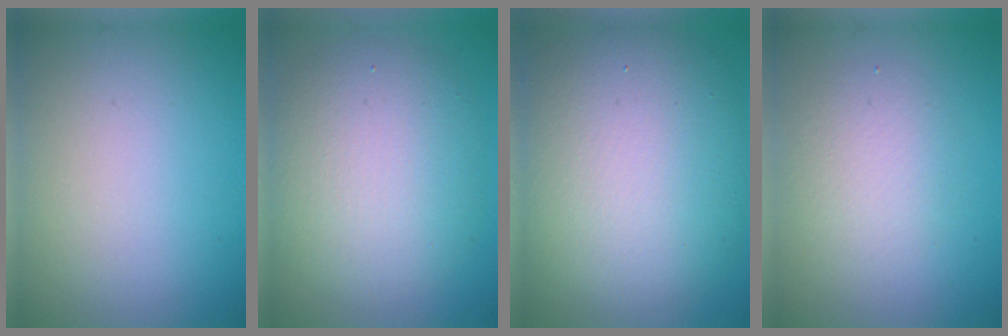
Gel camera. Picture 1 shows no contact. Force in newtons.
{"total": 7.5, "press": 7.5, "slide": 0.3}
{"total": 12.4, "press": 12.4, "slide": 0.9}
{"total": 2.8, "press": 2.8, "slide": 0.1}